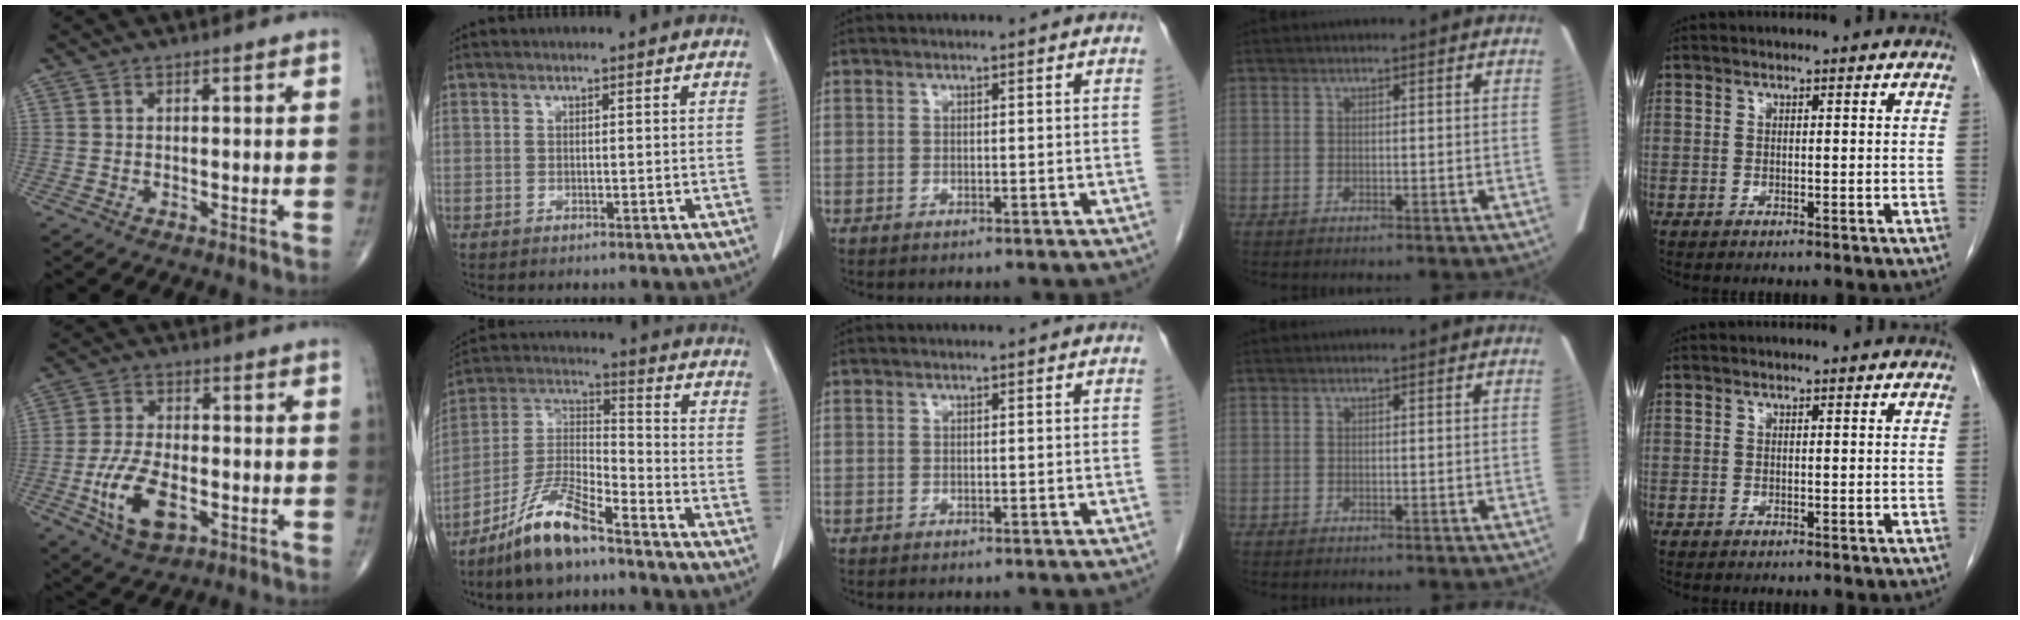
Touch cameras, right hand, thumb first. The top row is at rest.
{"thumb": {"total": 11.5, "force": [-3.5, 6.1, 9.1], "torque": [-0.173, 0.005, -0.061]}, "index": {"total": 11.5, "force": [-8.5, 2.3, 7.4], "torque": [-0.153, -0.002, -0.167]}}